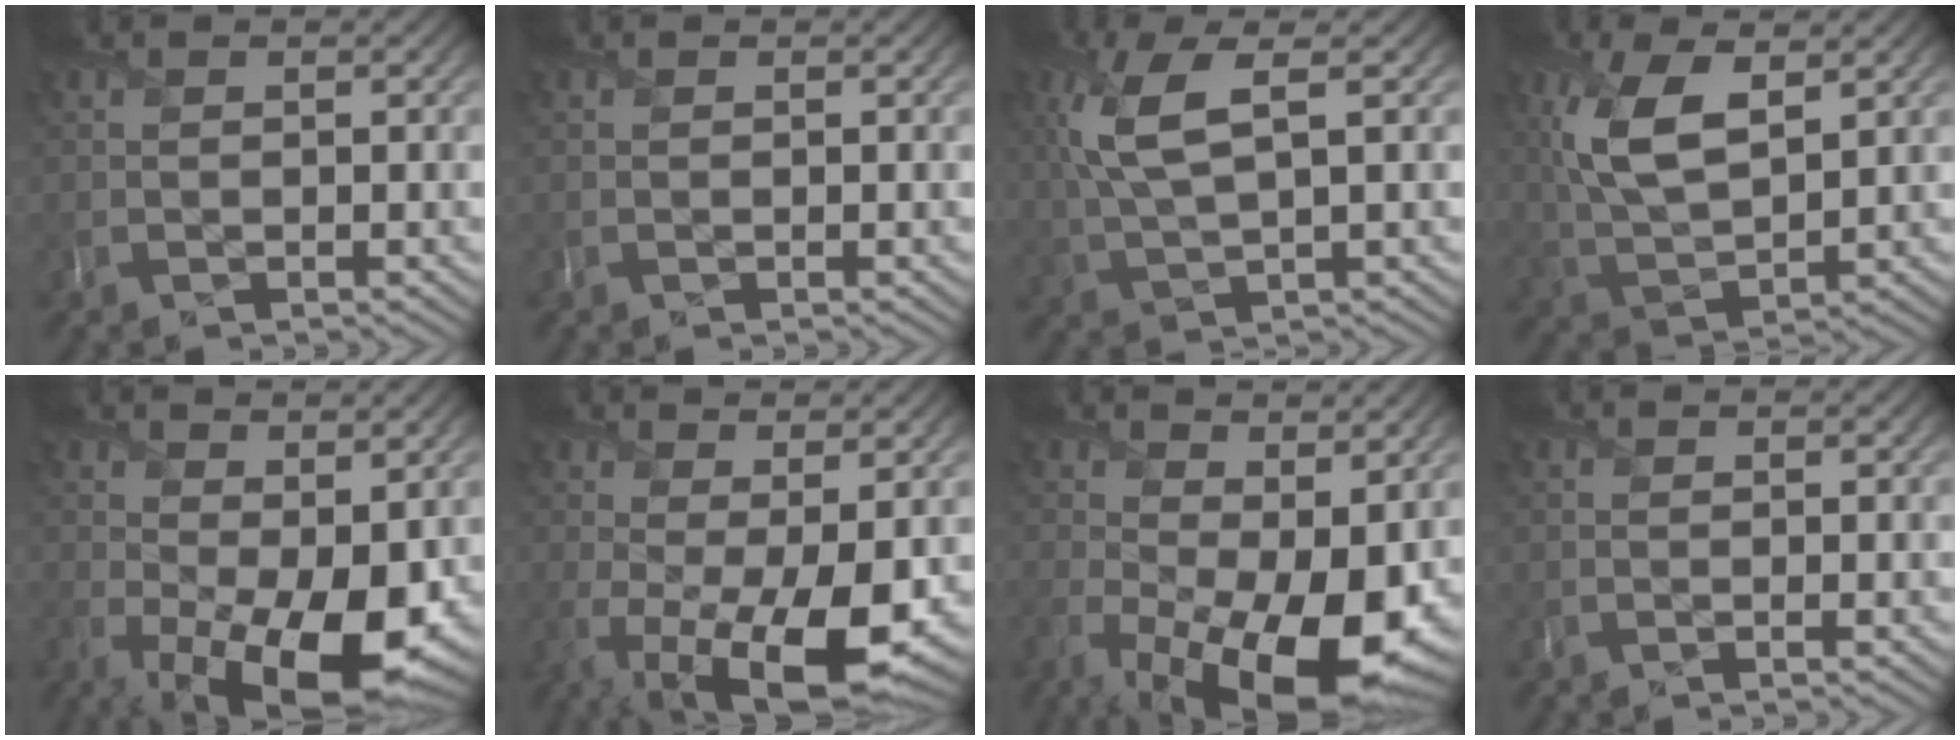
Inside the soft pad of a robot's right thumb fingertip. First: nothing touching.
{"total": 0.0}
{"total": 7.8, "force": [2.3, 2.5, 7.0], "torque": [-0.173, 0.012, 0.044]}
{"total": 9.6, "force": [3.4, 4.4, 7.8], "torque": [-0.186, 0.005, 0.064]}
{"total": 12.6, "force": [-2.7, 6.5, 10.5], "torque": [-0.189, -0.043, -0.018]}
{"total": 11.7, "force": [-2.7, 4.9, 10.3], "torque": [-0.187, -0.029, -0.021]}
{"total": 16.3, "force": [-4.1, 8.4, 13.4], "torque": [-0.244, -0.059, -0.030]}
{"total": 0.9, "force": [-0.3, 0.0, 0.9], "torque": [-0.021, -0.002, -0.007]}